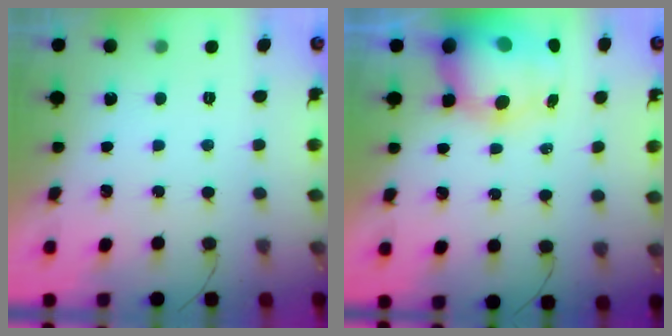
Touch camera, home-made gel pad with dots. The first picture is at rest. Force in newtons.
{"total": 10.6, "press": 10.2, "slide": 2.6}